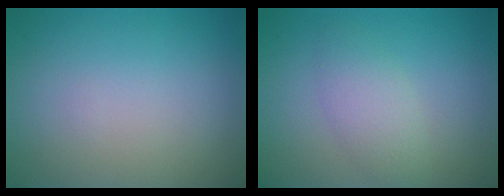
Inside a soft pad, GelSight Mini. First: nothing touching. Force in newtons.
{"total": 2.7, "press": 2.6, "slide": 0.0}